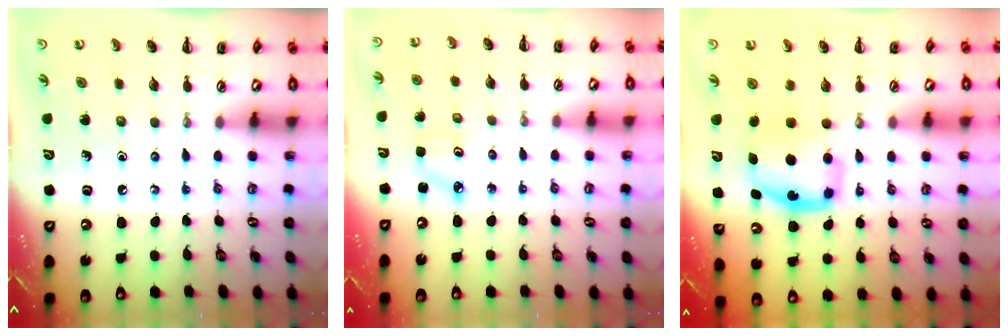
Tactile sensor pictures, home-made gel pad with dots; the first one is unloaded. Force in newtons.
{"total": 2.3, "press": 2.2, "slide": 0.6}
{"total": 7.4, "press": 7.3, "slide": 1.1}